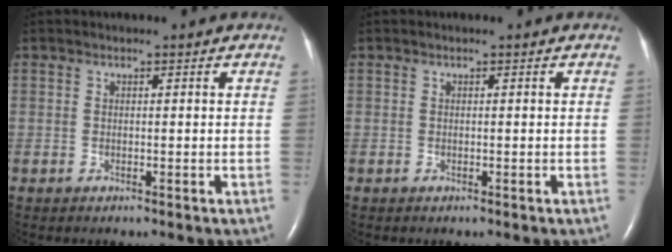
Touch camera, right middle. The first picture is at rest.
{"total": 0.0}